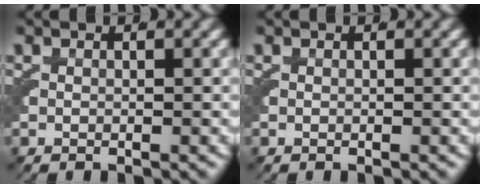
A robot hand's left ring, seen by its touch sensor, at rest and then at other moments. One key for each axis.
{"total": 0.0}